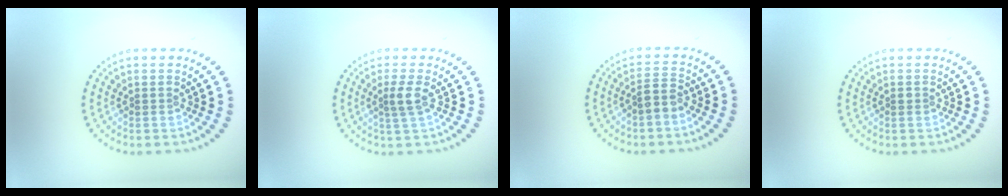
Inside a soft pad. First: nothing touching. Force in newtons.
{"total": 1.8, "press": 1.6, "slide": 0.9}
{"total": 2.1, "press": 1.8, "slide": 1.0}
{"total": 0.5, "press": 0.5, "slide": 0.1}